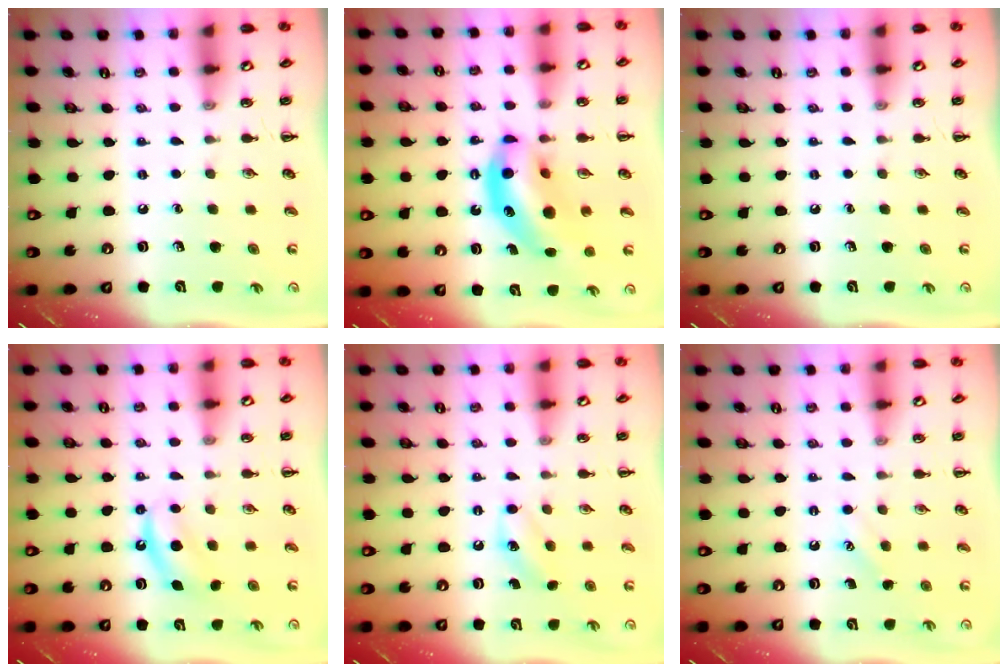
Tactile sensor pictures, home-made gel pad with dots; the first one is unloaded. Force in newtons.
{"total": 13.4, "press": 12.9, "slide": 3.5}
{"total": 0.0}
{"total": 6.7, "press": 6.5, "slide": 1.6}
{"total": 6.2, "press": 6.0, "slide": 1.5}
{"total": 2.5, "press": 2.5, "slide": 0.6}